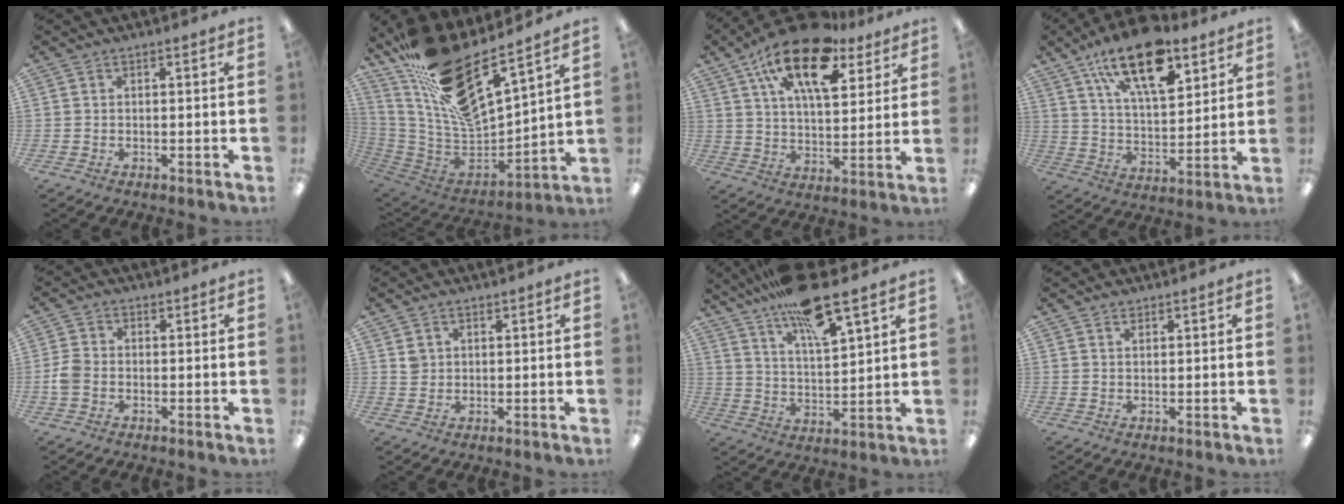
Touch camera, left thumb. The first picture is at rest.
{"total": 20.2, "force": [14.8, 5.6, 12.6], "torque": [-0.220, -0.110, 0.253]}
{"total": 15.8, "force": [9.1, 7.4, 10.6], "torque": [-0.159, -0.037, 0.152]}
{"total": 19.1, "force": [11.8, 8.4, 12.4], "torque": [-0.201, -0.051, 0.200]}
{"total": 4.3, "force": [-0.9, 3.2, 2.6], "torque": [-0.058, 0.007, -0.017]}
{"total": 2.3, "force": [1.2, 2.0, 0.3], "torque": [-0.001, -0.001, 0.021]}
{"total": 15.4, "force": [11.6, 3.2, 9.6], "torque": [-0.174, -0.058, 0.193]}
{"total": 0.9, "force": [0.9, 0.4, 0.1], "torque": [-0.003, 0.000, 0.017]}